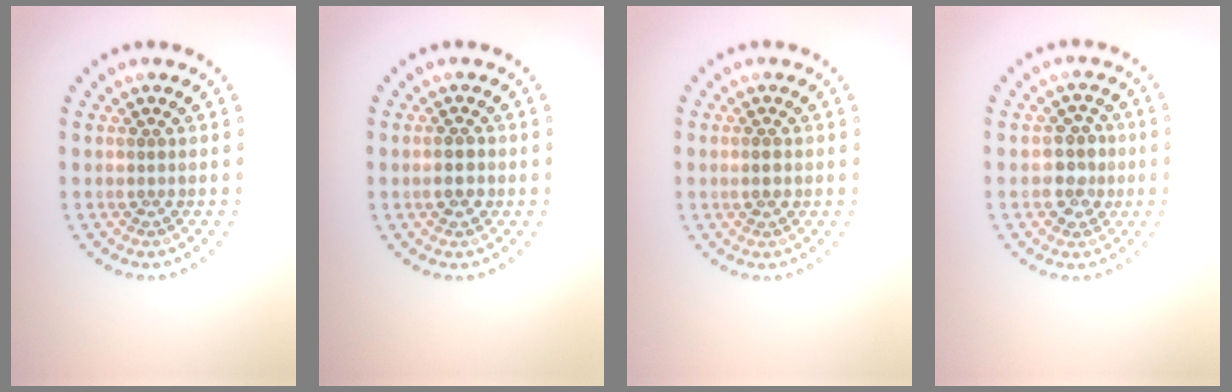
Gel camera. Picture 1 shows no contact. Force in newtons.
{"total": 1.9, "press": 1.9, "slide": 0.2}
{"total": 1.7, "press": 1.7, "slide": 0.0}
{"total": 2.6, "press": 2.5, "slide": 0.7}